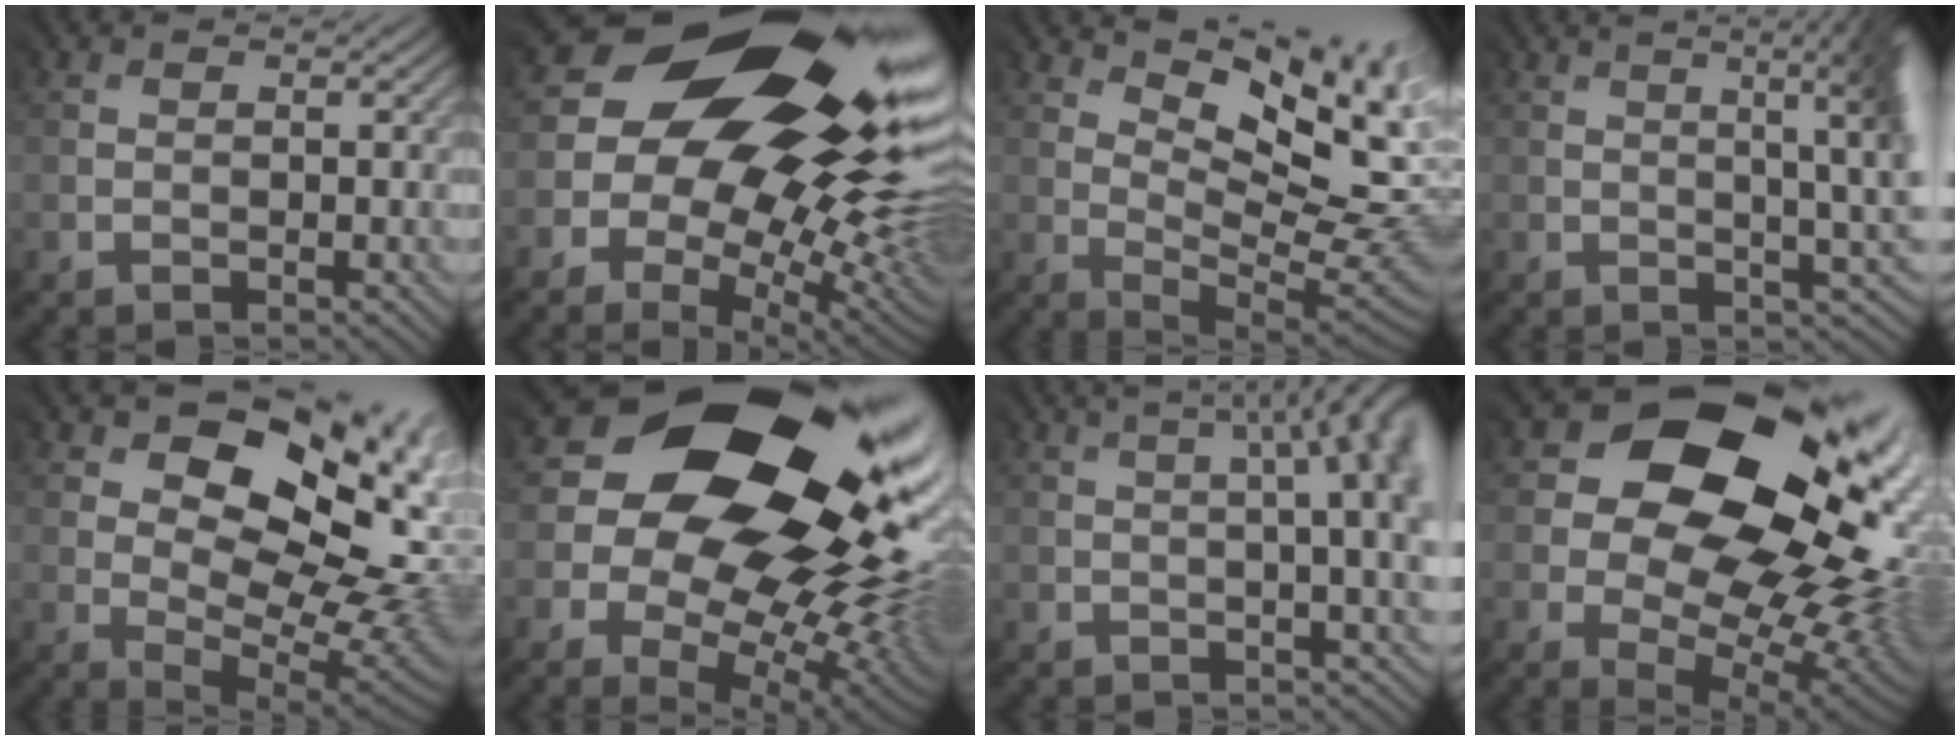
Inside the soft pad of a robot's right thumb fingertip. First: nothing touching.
{"total": 20.1, "force": [4.8, 12.9, 14.6], "torque": [-0.251, 0.022, 0.092]}
{"total": 16.7, "force": [7.5, 6.8, 13.3], "torque": [-0.199, 0.037, 0.125]}
{"total": 8.6, "force": [1.6, 1.8, 8.3], "torque": [-0.079, 0.017, 0.020]}
{"total": 15.6, "force": [5.1, 8.9, 11.8], "torque": [-0.164, 0.018, 0.089]}
{"total": 21.2, "force": [5.6, 15.2, 13.7], "torque": [-0.256, 0.014, 0.127]}
{"total": 13.0, "force": [3.0, 4.1, 11.9], "torque": [-0.124, 0.059, 0.035]}
{"total": 19.2, "force": [5.1, 13.8, 12.4], "torque": [-0.190, 0.011, 0.100]}